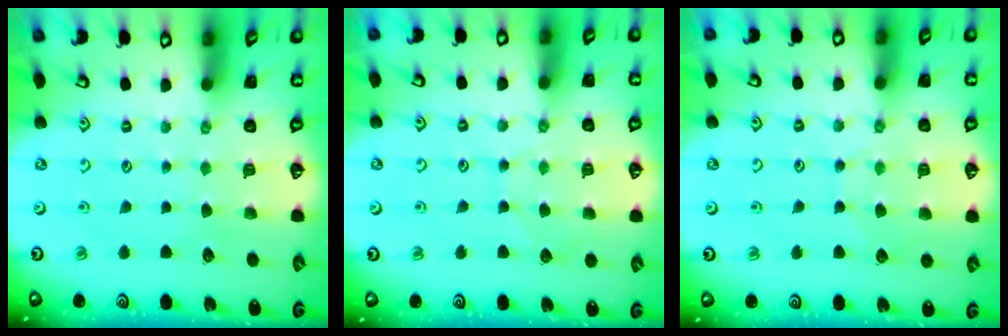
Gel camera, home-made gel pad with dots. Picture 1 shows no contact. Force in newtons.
{"total": 5.5, "press": 5.5, "slide": 0.5}
{"total": 6.0, "press": 6.0, "slide": 0.6}